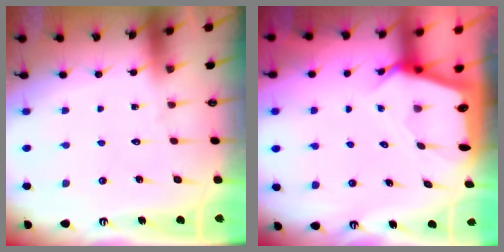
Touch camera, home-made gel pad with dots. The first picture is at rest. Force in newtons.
{"total": 2.9, "press": 2.9, "slide": 0.2}